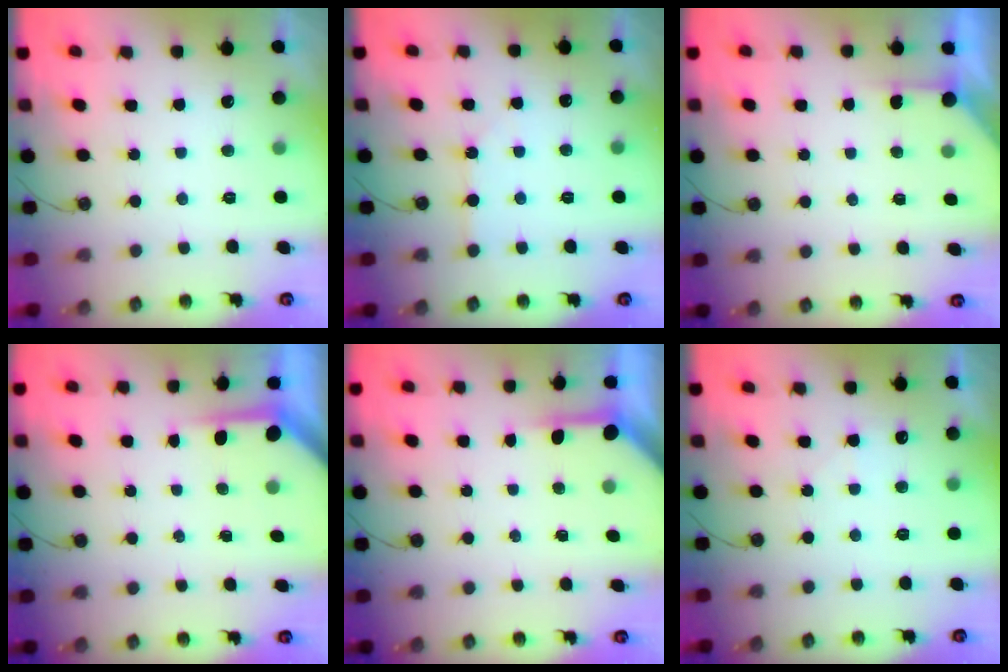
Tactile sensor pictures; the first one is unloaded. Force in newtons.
{"total": 1.8, "press": 1.8, "slide": 0.4}
{"total": 2.7, "press": 2.7, "slide": 0.3}
{"total": 4.0, "press": 3.9, "slide": 0.4}
{"total": 3.8, "press": 3.8, "slide": 0.5}
{"total": 4.9, "press": 4.9, "slide": 0.6}